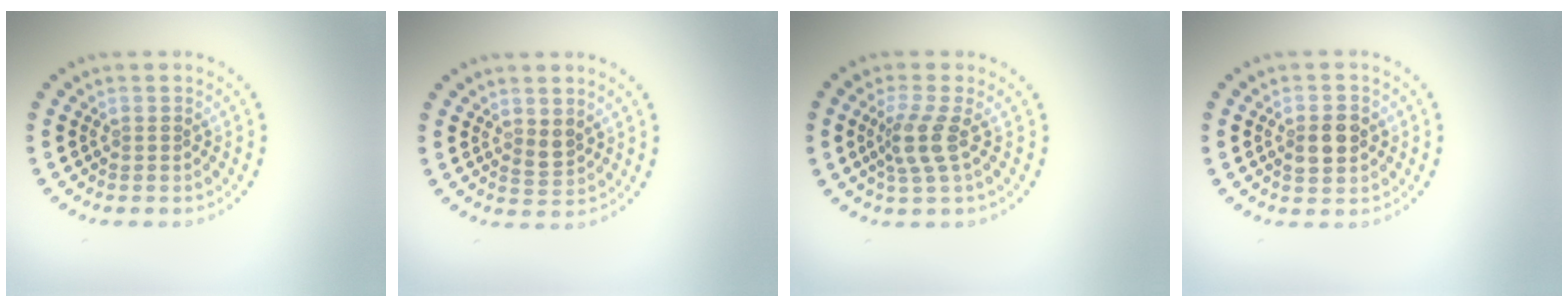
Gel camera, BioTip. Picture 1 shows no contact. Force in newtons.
{"total": 1.3, "press": 1.2, "slide": 0.6}
{"total": 2.7, "press": 2.0, "slide": 1.8}
{"total": 2.8, "press": 2.8, "slide": 0.1}